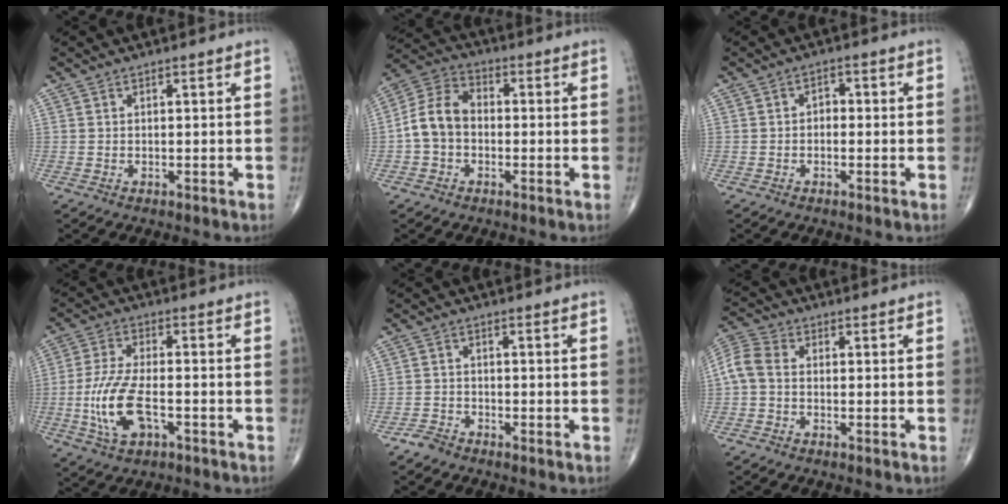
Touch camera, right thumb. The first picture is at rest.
{"total": 8.8, "force": [-1.1, 6.6, 5.7], "torque": [-0.103, 0.033, -0.036]}
{"total": 2.0, "force": [-0.3, 1.5, 1.3], "torque": [-0.004, 0.010, -0.014]}
{"total": 11.0, "force": [-3.0, 4.9, 9.3], "torque": [-0.204, 0.010, -0.056]}
{"total": 2.1, "force": [-1.9, 0.9, 0.3], "torque": [-0.005, 0.000, -0.041]}
{"total": 6.2, "force": [-0.4, 4.3, 4.5], "torque": [-0.100, 0.018, -0.021]}